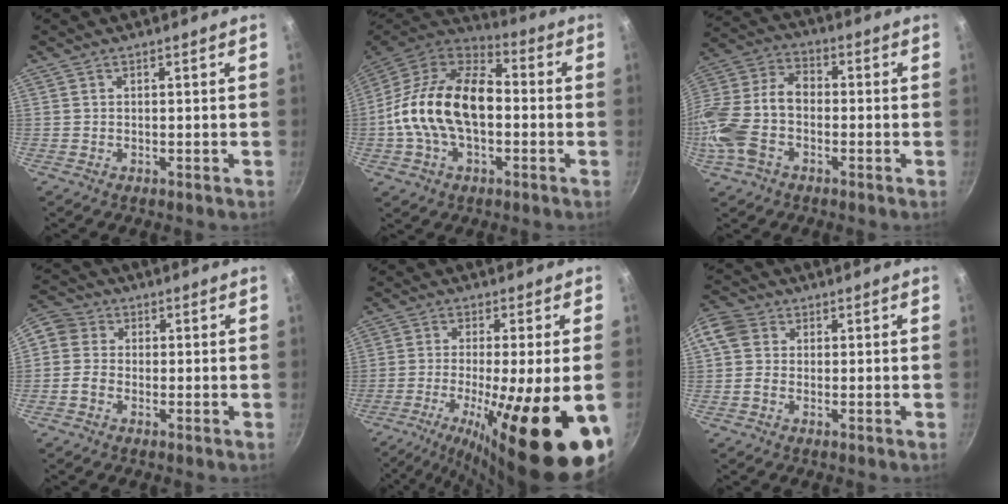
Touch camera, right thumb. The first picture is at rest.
{"total": 20.8, "force": [-1.5, 12.7, 16.4], "torque": [-0.271, 0.038, -0.041]}
{"total": 15.8, "force": [-4.1, 10.2, 11.4], "torque": [-0.225, 0.039, -0.098]}
{"total": 6.1, "force": [-0.9, 5.4, 2.6], "torque": [-0.031, 0.017, -0.038]}
{"total": 22.0, "force": [-8.5, 3.8, 20.0], "torque": [-0.310, -0.014, -0.130]}
{"total": 6.7, "force": [0.6, 5.8, 3.4], "torque": [-0.063, 0.016, -0.003]}